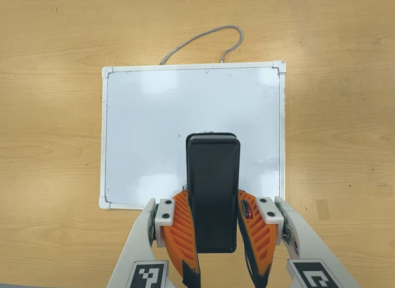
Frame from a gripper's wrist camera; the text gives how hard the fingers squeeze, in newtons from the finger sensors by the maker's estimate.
{"total": 8.1, "left": 6.5, "right": 9.7}